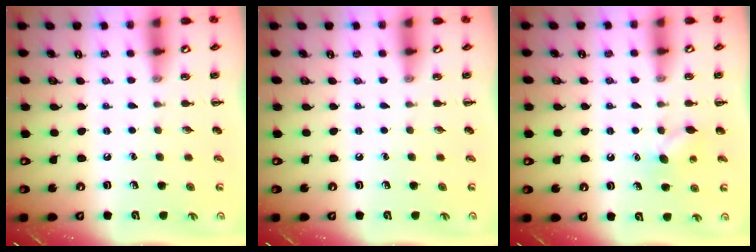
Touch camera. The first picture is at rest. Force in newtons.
{"total": 0.0}
{"total": 4.8, "press": 4.6, "slide": 1.2}